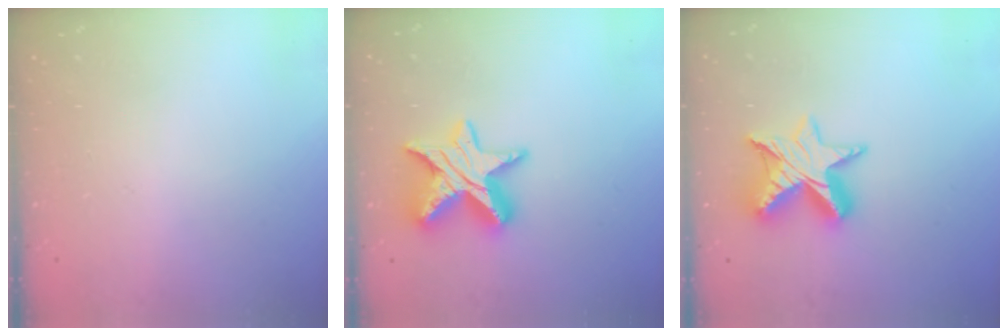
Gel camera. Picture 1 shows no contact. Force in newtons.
{"total": 14.1, "press": 14.1, "slide": 0.9}
{"total": 11.7, "press": 11.7, "slide": 1.0}